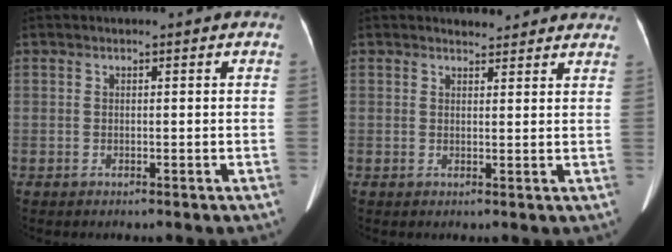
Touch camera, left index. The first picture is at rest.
{"total": 5.4, "force": [5.1, 1.5, 0.9], "torque": [-0.002, 0.007, 0.048]}